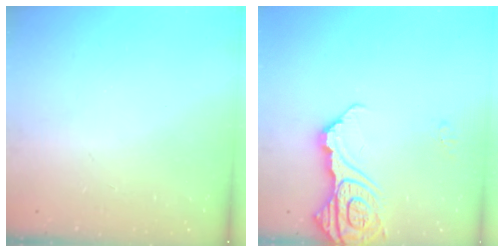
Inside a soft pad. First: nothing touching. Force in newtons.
{"total": 16.0, "press": 15.9, "slide": 1.9}